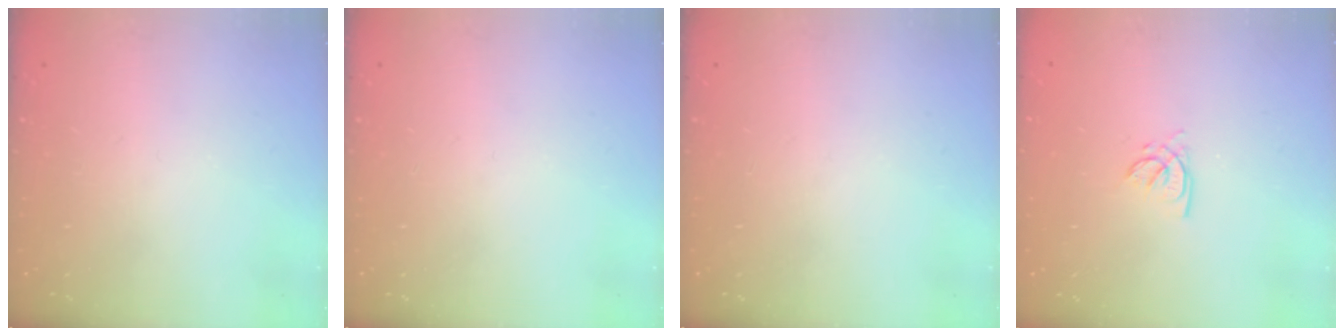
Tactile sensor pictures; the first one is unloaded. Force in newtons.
{"total": 0.0}
{"total": 0.0}
{"total": 2.6, "press": 2.6, "slide": 0.2}